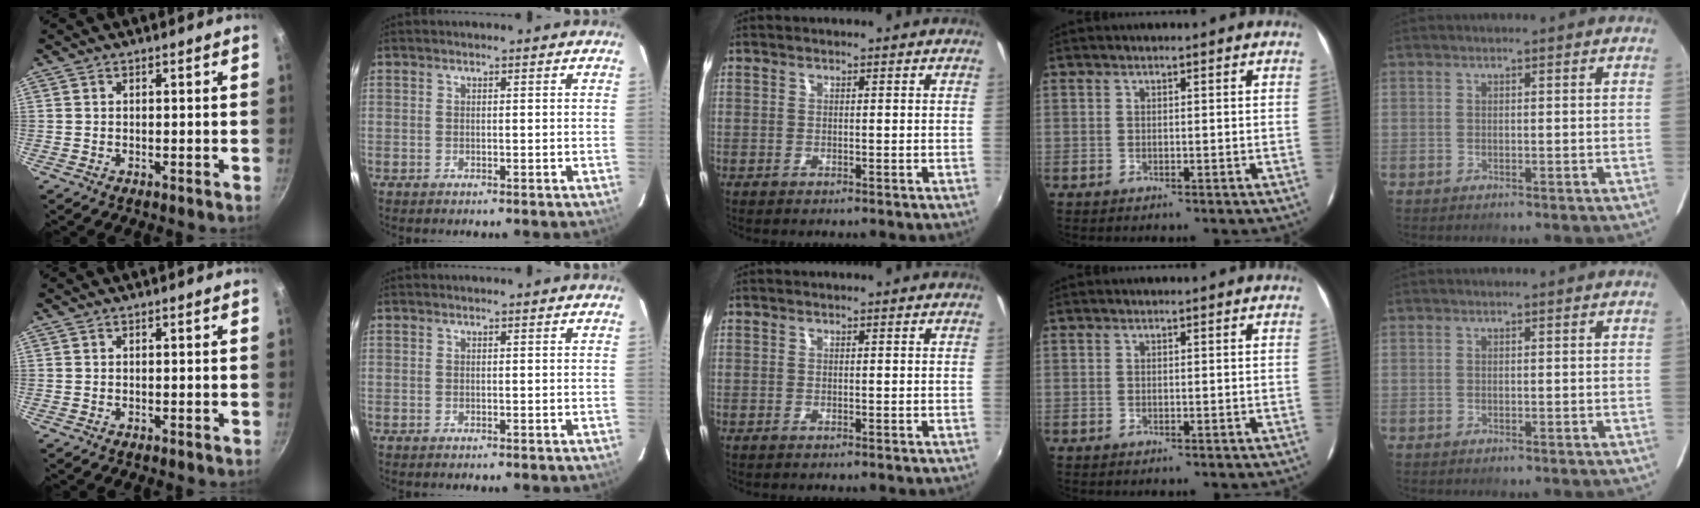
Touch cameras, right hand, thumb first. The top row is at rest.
{}